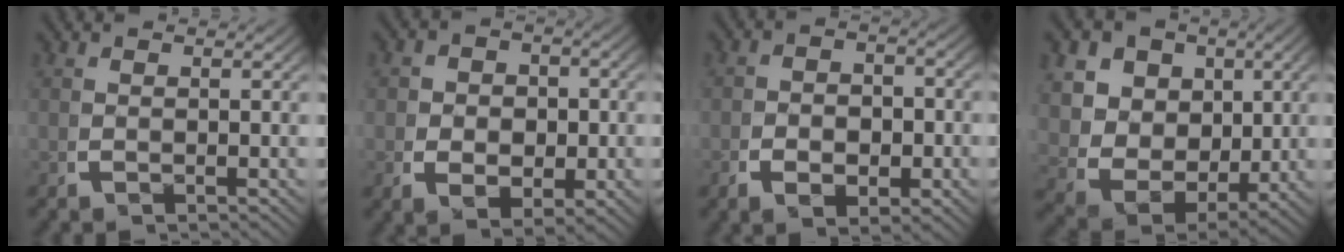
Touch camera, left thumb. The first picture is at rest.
{"total": 4.8, "force": [-0.6, 3.7, 3.1], "torque": [-0.040, -0.016, -0.007]}
{"total": 3.6, "force": [-1.1, 2.5, 2.4], "torque": [-0.024, -0.008, -0.021]}
{"total": 12.4, "force": [-0.1, 10.1, 7.1], "torque": [-0.177, -0.050, 0.001]}